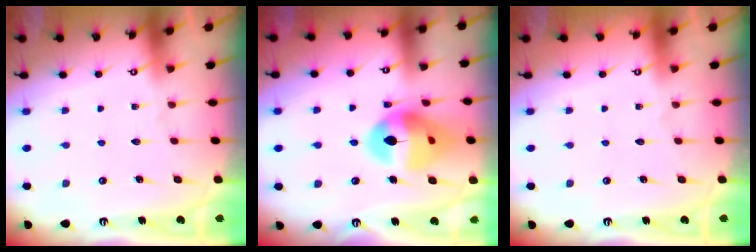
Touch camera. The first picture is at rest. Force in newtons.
{"total": 16.3, "press": 16.2, "slide": 2.3}
{"total": 0.0}